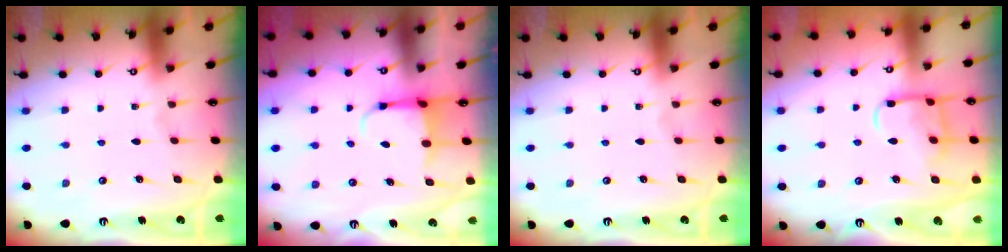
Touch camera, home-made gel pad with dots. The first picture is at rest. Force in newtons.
{"total": 4.0, "press": 3.9, "slide": 1.0}
{"total": 0.0}
{"total": 11.6, "press": 11.5, "slide": 1.2}